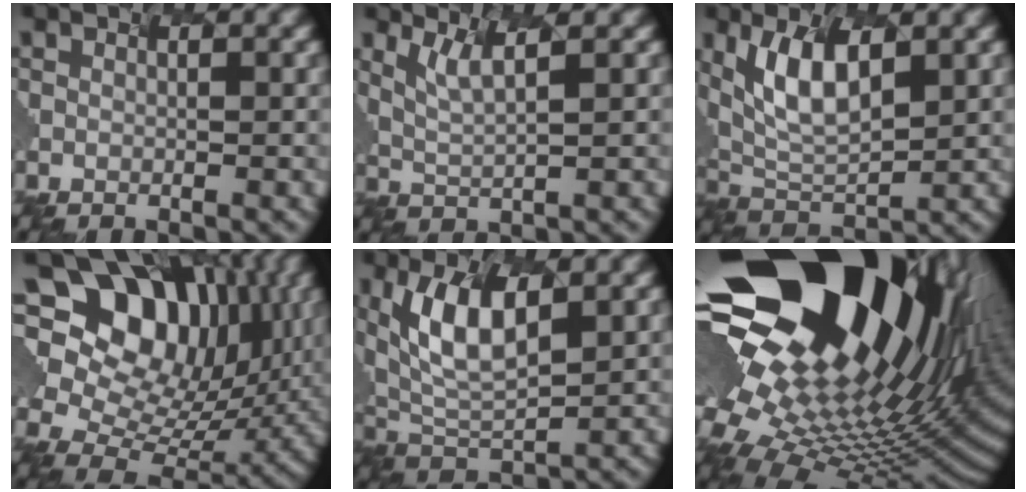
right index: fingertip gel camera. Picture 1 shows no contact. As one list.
[{"total": 2.1, "force": [1.2, 0.0, 1.7], "torque": [-0.053, -0.005, 0.044]}, {"total": 5.4, "force": [1.4, 2.4, 4.6], "torque": [-0.112, -0.005, 0.041]}, {"total": 12.1, "force": [4.5, 8.7, 7.1], "torque": [-0.133, 0.020, 0.087]}, {"total": 6.1, "force": [1.5, 2.8, 5.3], "torque": [-0.126, -0.002, 0.040]}, {"total": 20.6, "force": [5.9, 12.0, 15.8], "torque": [-0.268, -0.014, 0.127]}]